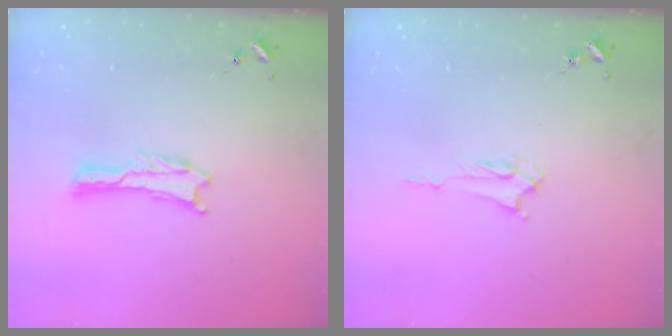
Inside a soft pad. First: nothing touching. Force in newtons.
{"total": 2.4, "press": 2.4, "slide": 0.3}